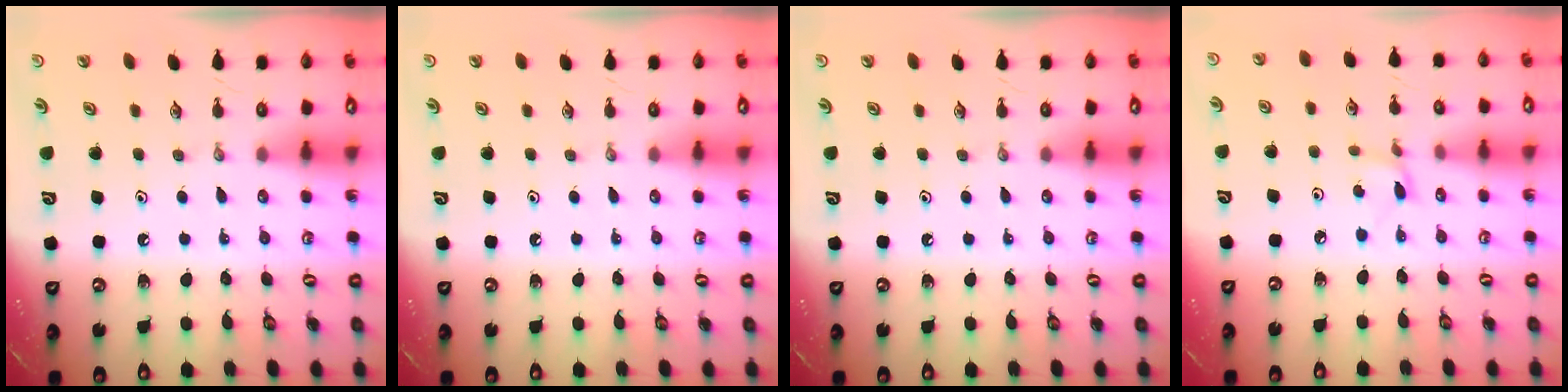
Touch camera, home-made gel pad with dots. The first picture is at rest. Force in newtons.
{"total": 0.0}
{"total": 0.0}
{"total": 2.0, "press": 2.0, "slide": 0.2}